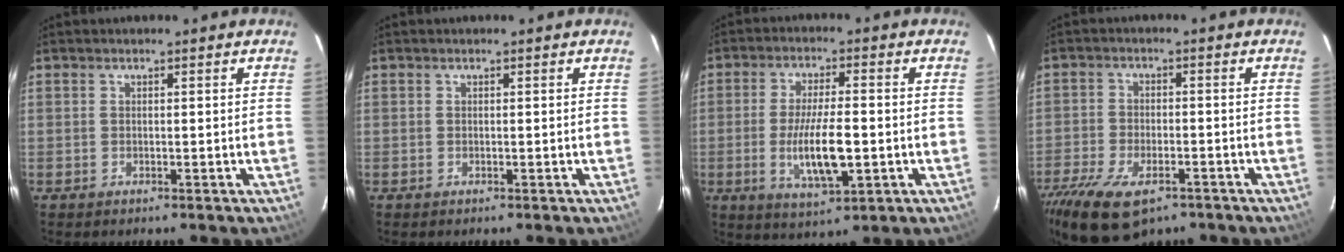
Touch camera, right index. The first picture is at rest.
{"total": 0.0}
{"total": 10.5, "force": [-2.1, 3.1, 9.9], "torque": [-0.189, -0.014, -0.034]}
{"total": 14.7, "force": [-9.6, 6.7, 8.9], "torque": [-0.198, -0.033, -0.160]}